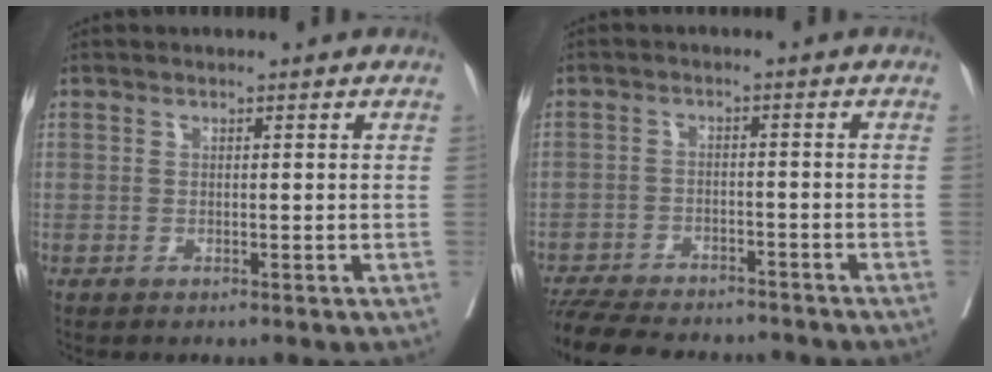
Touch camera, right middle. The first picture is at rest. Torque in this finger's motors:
{"motor_torque": [0.94, -1.20, 0.05, 0.04]}